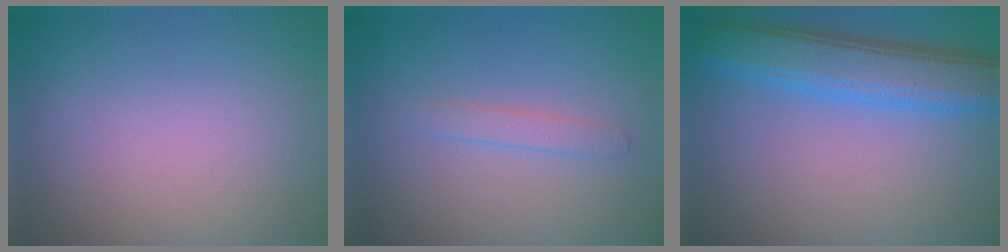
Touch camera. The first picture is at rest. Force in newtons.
{"total": 1.2, "press": 1.2, "slide": 0.1}
{"total": 6.3, "press": 6.3, "slide": 0.1}